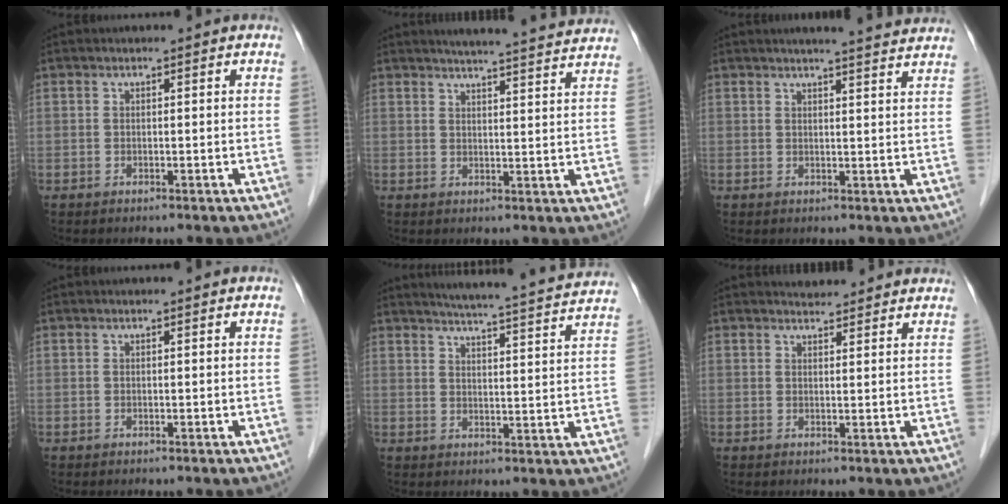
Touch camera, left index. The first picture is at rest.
{"total": 15.7, "force": [14.7, 0.7, 5.5], "torque": [-0.073, -0.007, 0.179]}
{"total": 9.5, "force": [8.8, 0.4, 3.8], "torque": [-0.046, 0.003, 0.096]}
{"total": 0.0}
{"total": 17.3, "force": [16.3, 0.2, 6.0], "torque": [-0.093, -0.023, 0.202]}
{"total": 4.5, "force": [4.3, 1.1, 0.6], "torque": [-0.002, 0.013, 0.053]}